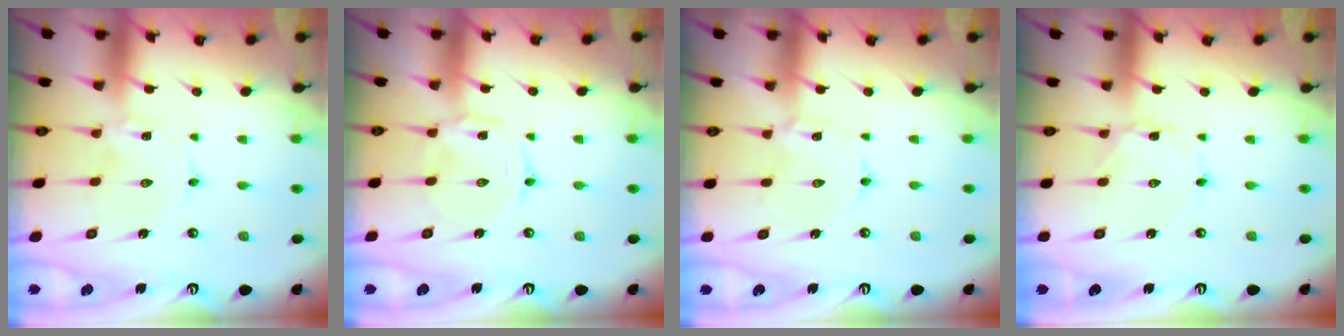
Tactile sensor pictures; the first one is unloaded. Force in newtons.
{"total": 1.7, "press": 1.6, "slide": 0.5}
{"total": 1.5, "press": 1.5, "slide": 0.3}
{"total": 1.0, "press": 1.0, "slide": 0.1}